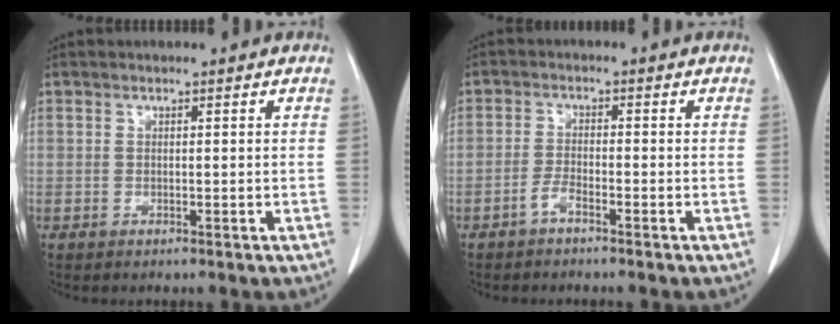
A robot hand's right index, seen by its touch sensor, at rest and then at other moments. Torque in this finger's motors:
{"motor_torque": [0.10, -0.20, 0.21, 0.03]}